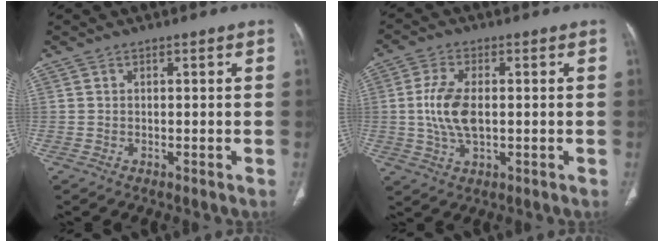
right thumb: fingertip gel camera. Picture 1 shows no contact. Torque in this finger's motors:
{"motor_torque": [0.67, 1.10, 0.55, -0.06, 0.31]}